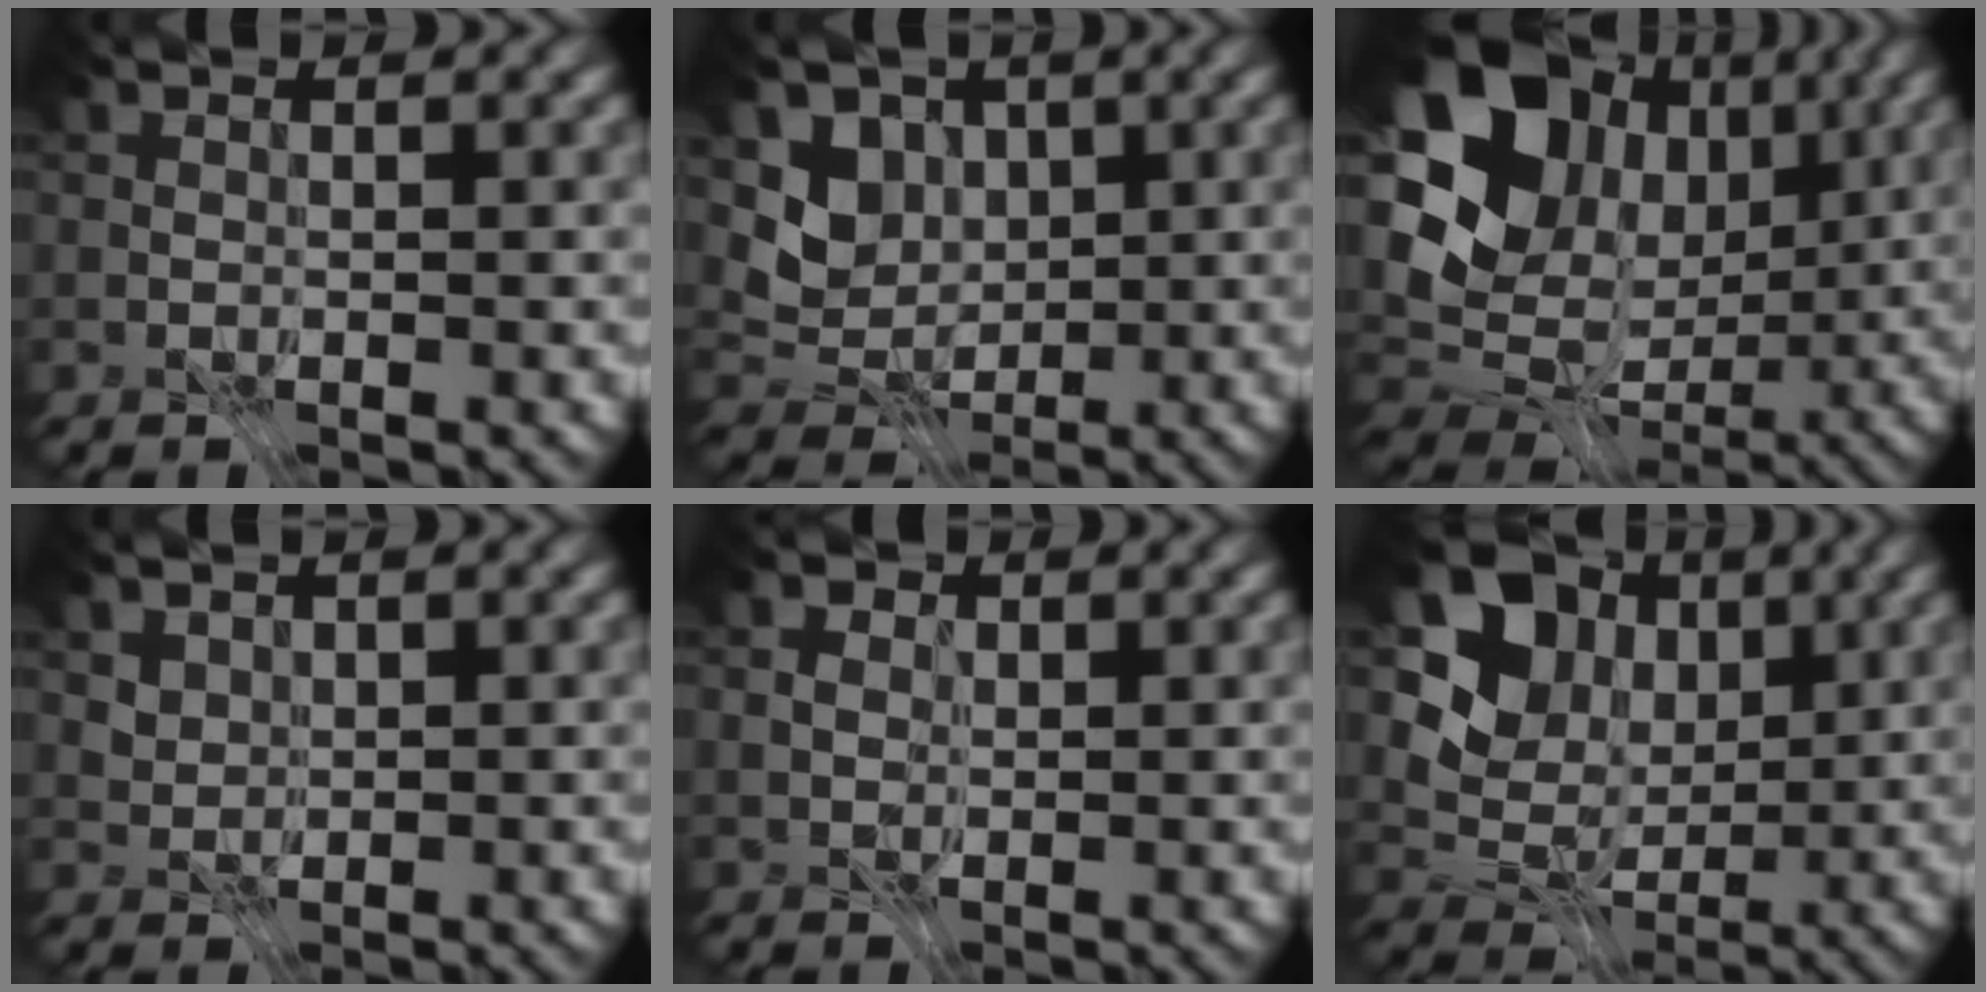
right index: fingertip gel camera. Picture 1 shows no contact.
{"total": 4.6, "force": [0.4, 3.8, 2.6], "torque": [-0.050, -0.012, -0.001]}
{"total": 15.2, "force": [3.2, 11.7, 9.1], "torque": [-0.165, 0.010, 0.069]}
{"total": 2.0, "force": [1.1, 1.5, 0.7], "torque": [-0.027, -0.012, 0.043]}
{"total": 1.6, "force": [0.3, 1.4, 0.7], "torque": [-0.014, -0.003, 0.005]}
{"total": 10.3, "force": [2.5, 8.4, 5.5], "torque": [-0.095, -0.001, 0.029]}